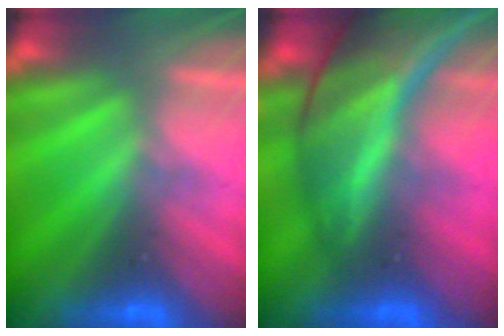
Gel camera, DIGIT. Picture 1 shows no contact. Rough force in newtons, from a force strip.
{"total": 7.8}